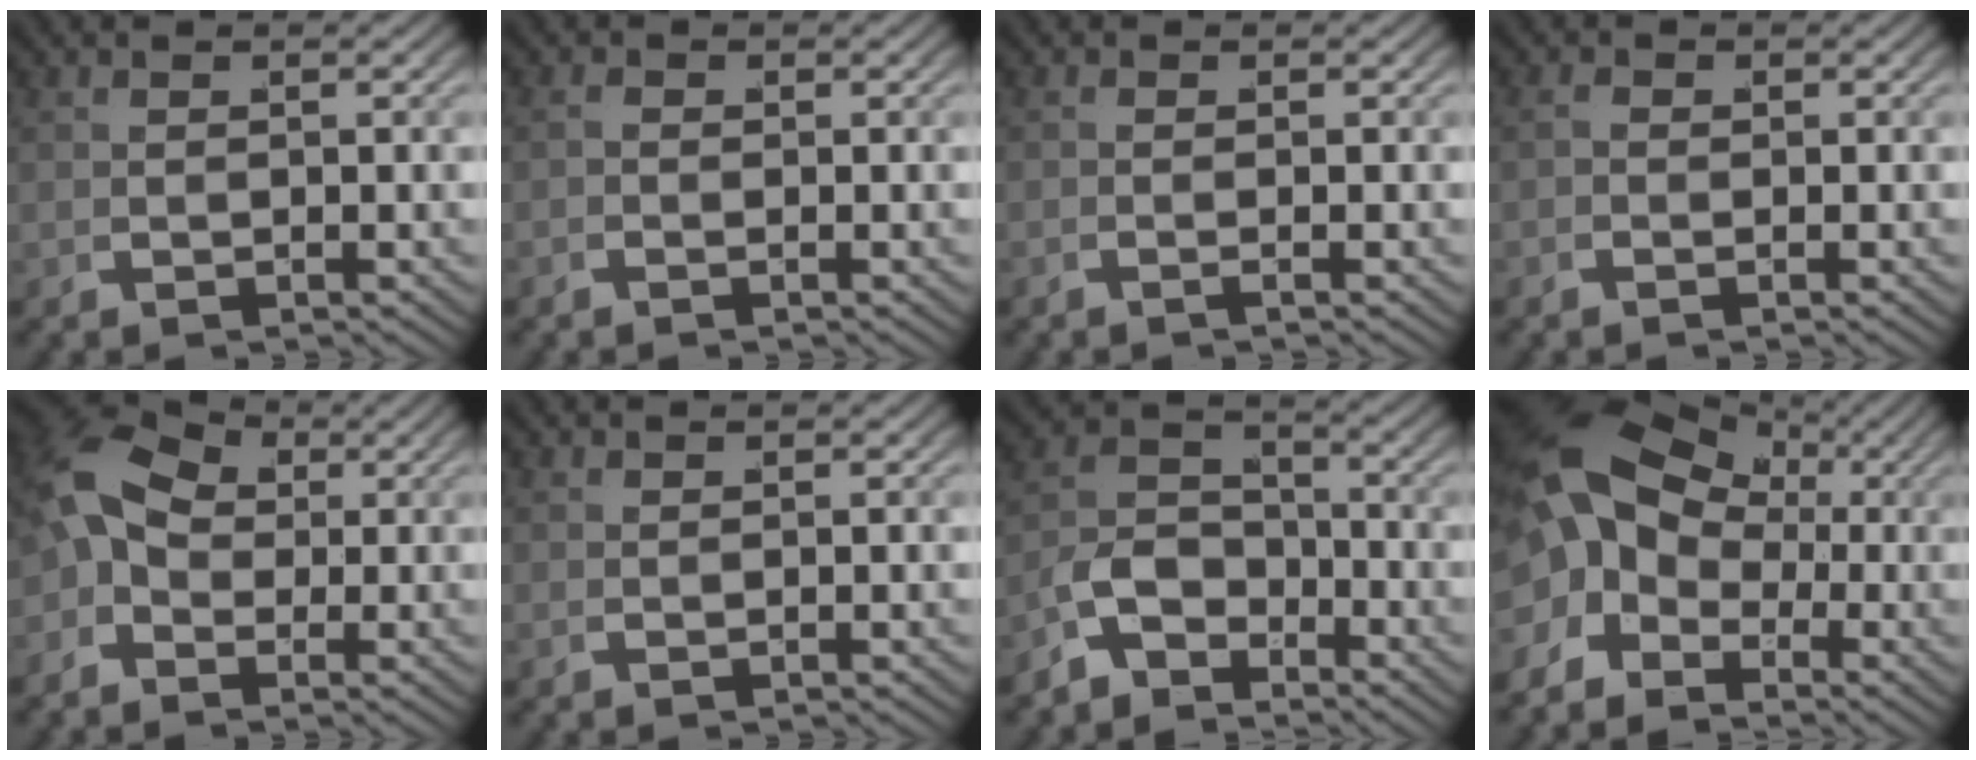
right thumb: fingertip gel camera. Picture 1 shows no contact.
{"total": 0.6, "force": [-0.5, -0.2, -0.3], "torque": [0.011, 0.008, -0.017]}
{"total": 1.1, "force": [-0.4, -0.9, -0.6], "torque": [0.013, 0.009, -0.016]}
{"total": 0.5, "force": [-0.5, 0.1, -0.2], "torque": [0.009, 0.008, -0.017]}
{"total": 7.8, "force": [1.5, 6.1, 4.6], "torque": [-0.100, 0.013, 0.005]}
{"total": 0.6, "force": [0.4, -0.5, 0.0], "torque": [0.005, 0.006, 0.005]}
{"total": 5.0, "force": [-3.3, 3.3, 2.0], "torque": [-0.022, 0.002, -0.075]}
{"total": 9.3, "force": [0.7, 7.2, 5.9], "torque": [-0.130, -0.001, 0.002]}